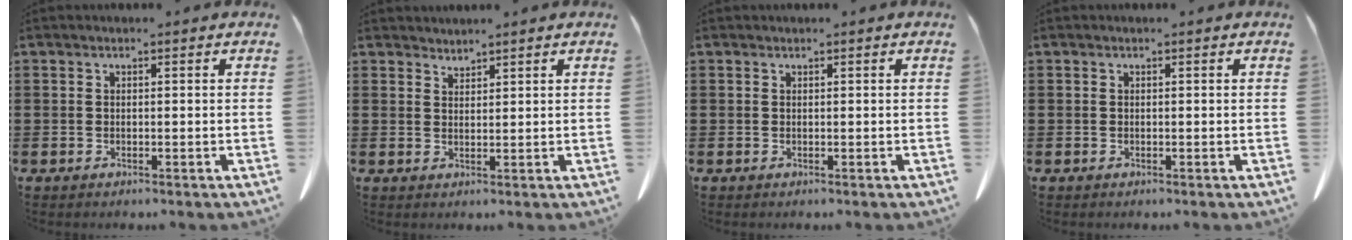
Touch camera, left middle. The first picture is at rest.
{"total": 1.6, "force": [1.6, 0.0, -0.2], "torque": [0.001, -0.001, 0.031]}
{"total": 0.0}
{"total": 0.0}